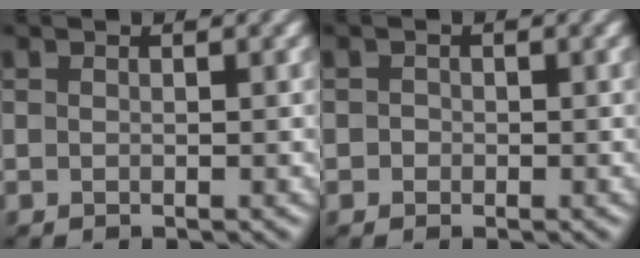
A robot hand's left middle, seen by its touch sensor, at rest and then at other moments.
{"total": 0.8, "force": [0.0, 0.8, 0.2], "torque": [0.003, -0.003, -0.005]}